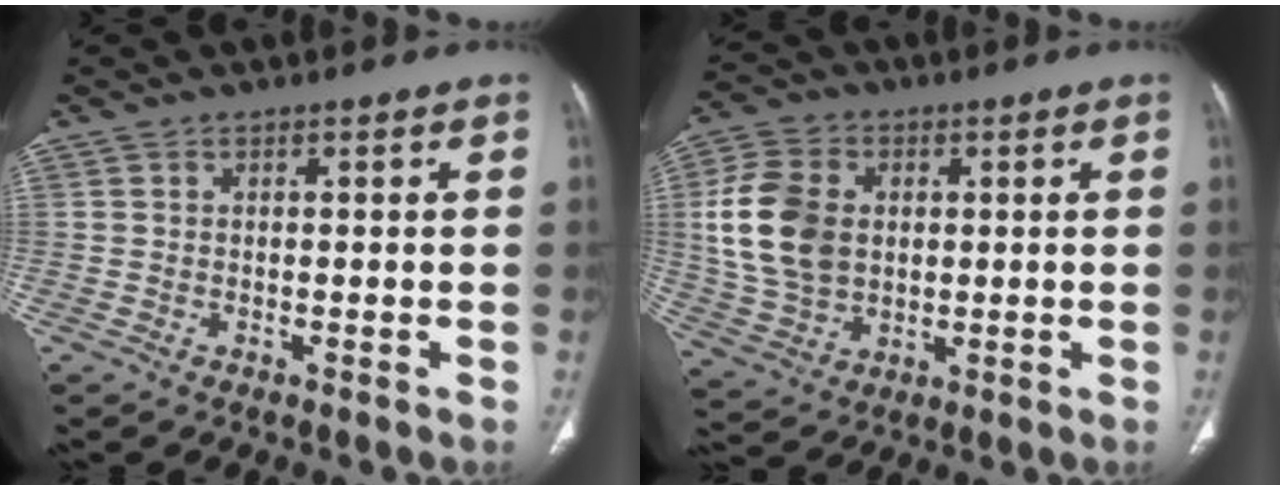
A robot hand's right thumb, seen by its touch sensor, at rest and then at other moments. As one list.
[{"total": 13.8, "force": [1.9, 10.0, 9.2], "torque": [-0.170, 0.000, 0.041]}]